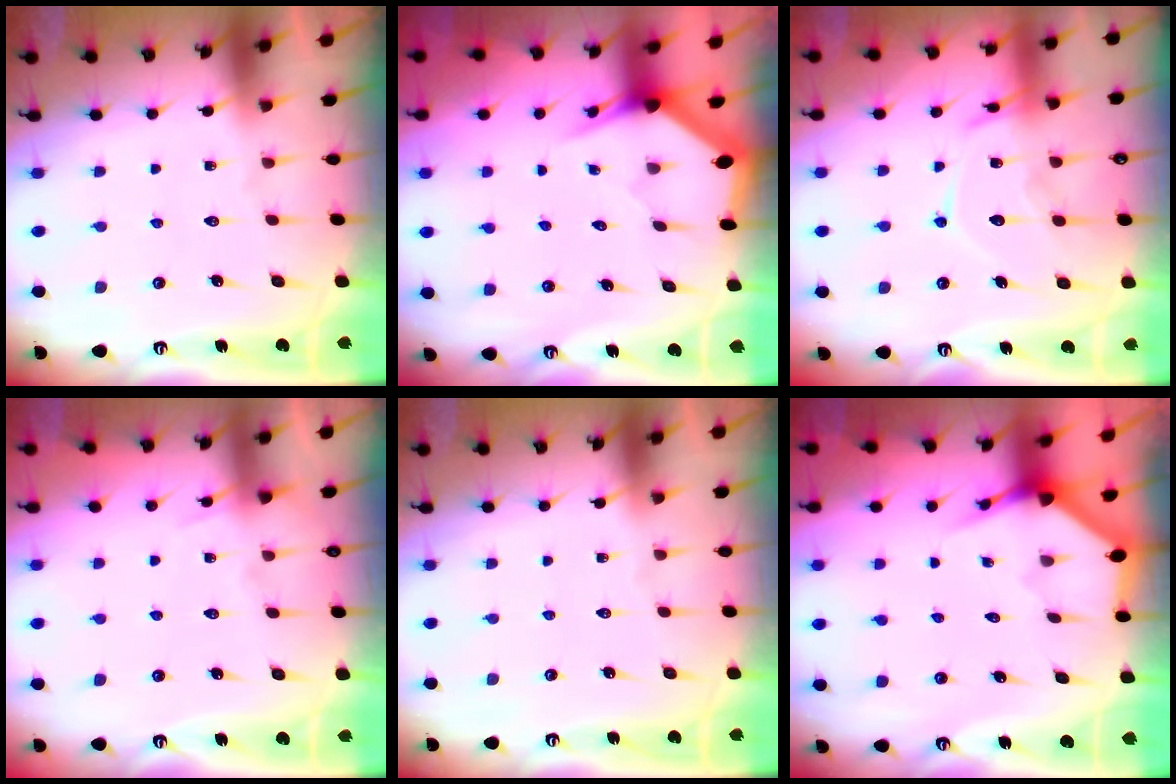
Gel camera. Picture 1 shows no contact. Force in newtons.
{"total": 3.1, "press": 3.1, "slide": 0.0}
{"total": 13.2, "press": 13.2, "slide": 0.9}
{"total": 6.4, "press": 6.4, "slide": 0.8}
{"total": 0.0}
{"total": 3.5, "press": 3.5, "slide": 0.2}